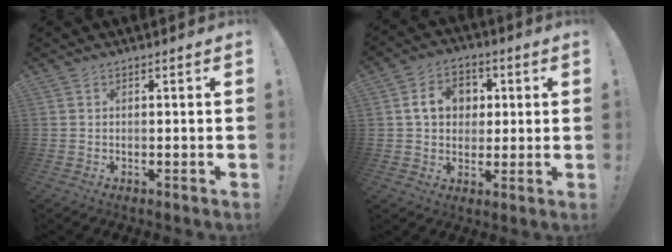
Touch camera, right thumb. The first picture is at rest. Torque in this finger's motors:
{"motor_torque": [1.20, 1.05, 0.34, -0.02, 0.05]}